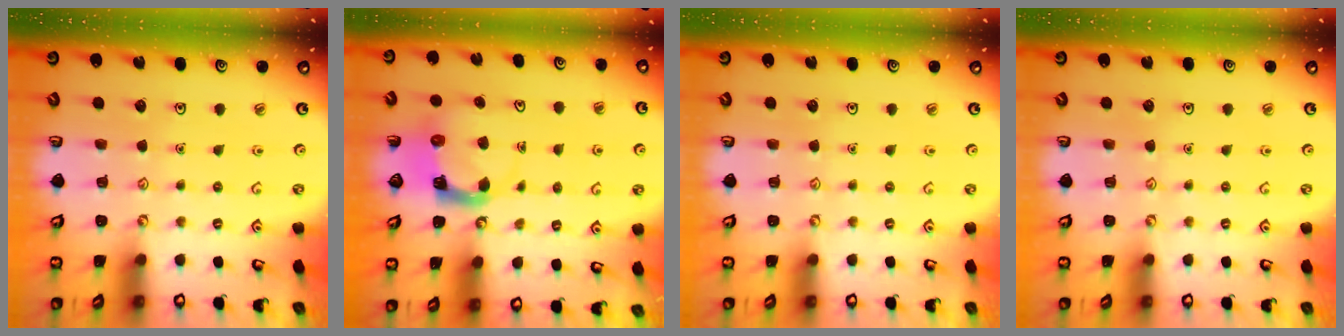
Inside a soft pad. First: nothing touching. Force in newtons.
{"total": 3.8, "press": 3.8, "slide": 0.2}
{"total": 0.0}
{"total": 0.0}